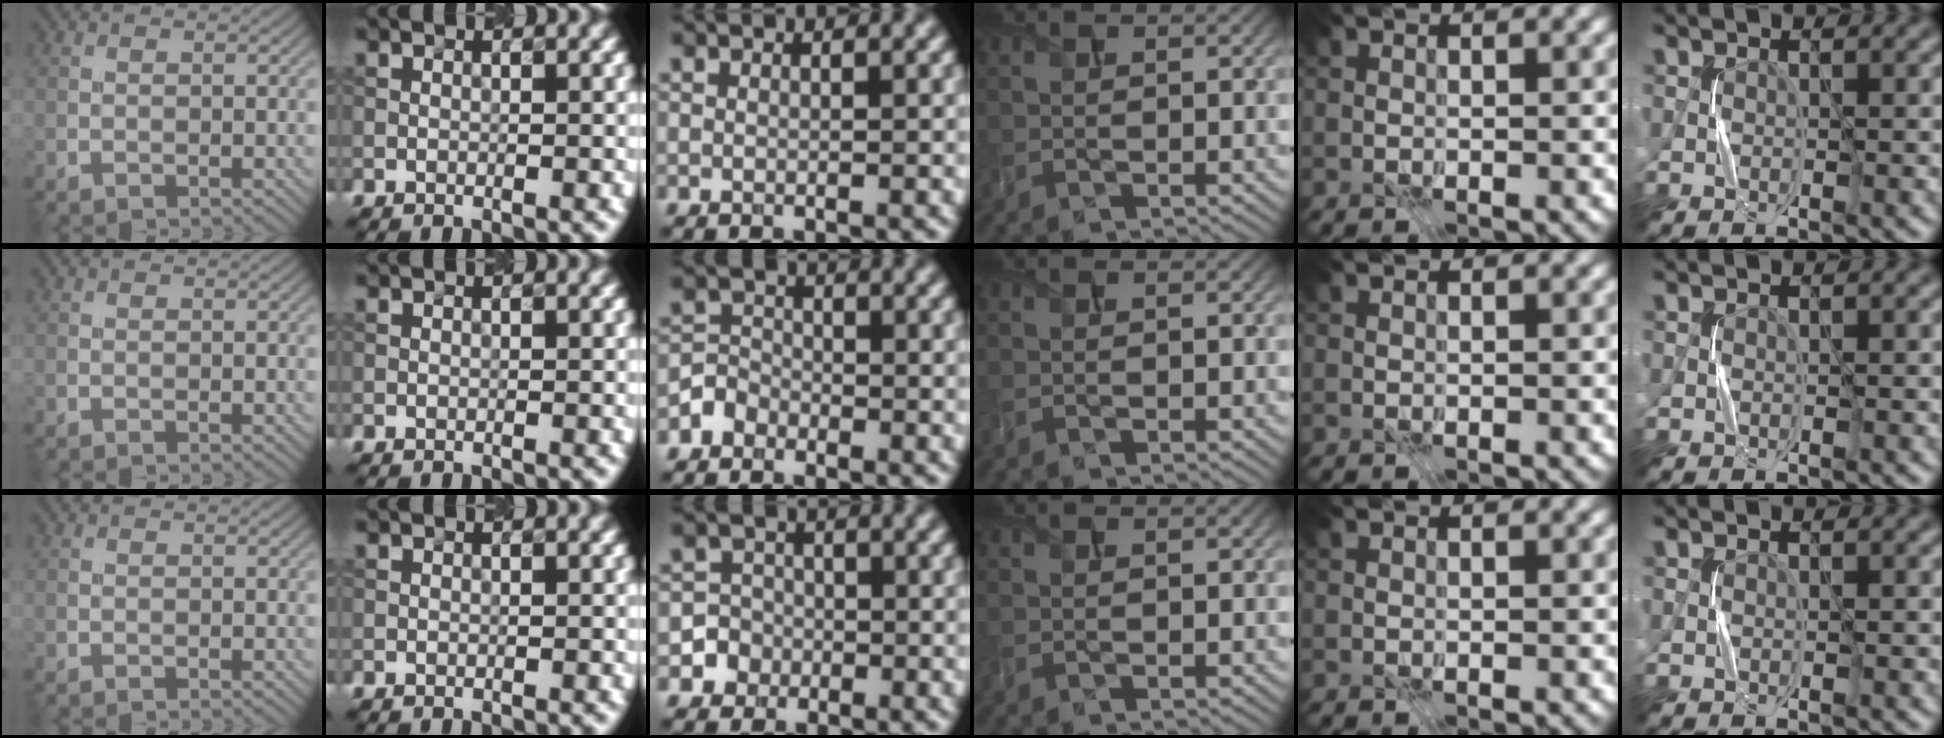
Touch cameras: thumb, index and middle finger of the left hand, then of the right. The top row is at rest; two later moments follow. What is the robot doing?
{"motion": "press", "object": "stapler"}